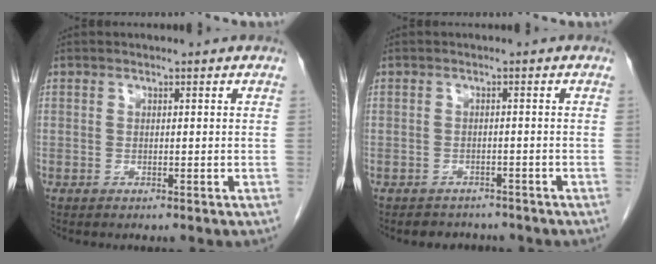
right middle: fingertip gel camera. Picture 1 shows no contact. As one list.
[{"total": 3.4, "force": [-3.0, 1.5, 0.1], "torque": [-0.005, 0.002, -0.040]}]